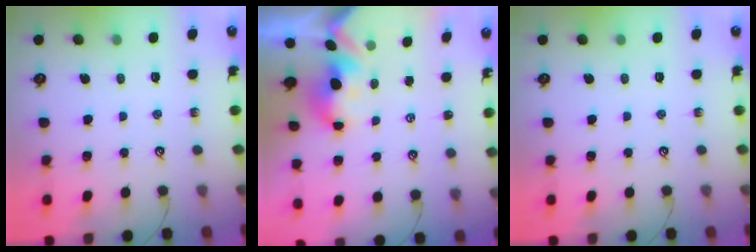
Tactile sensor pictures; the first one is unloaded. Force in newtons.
{"total": 2.7, "press": 2.7, "slide": 0.6}
{"total": 0.0}